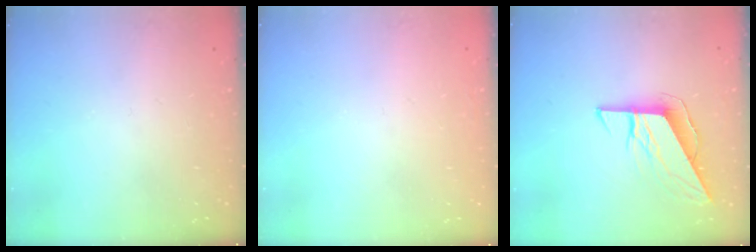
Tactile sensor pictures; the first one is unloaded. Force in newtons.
{"total": 1.6, "press": 1.6, "slide": 0.1}
{"total": 8.2, "press": 8.2, "slide": 0.3}